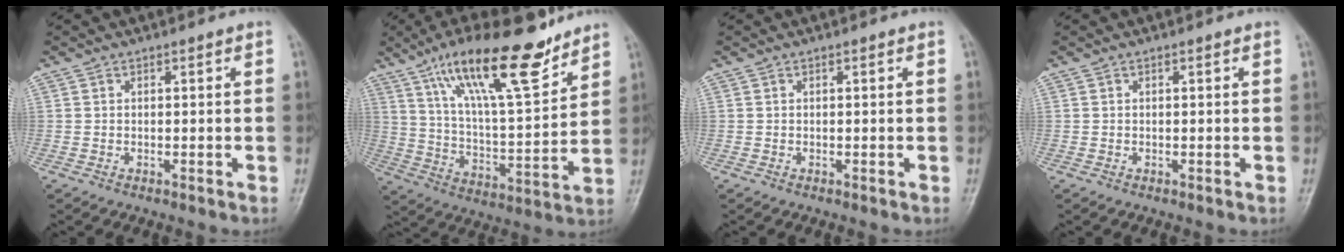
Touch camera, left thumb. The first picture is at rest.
{"total": 20.9, "force": [13.9, 5.5, 14.6], "torque": [-0.219, -0.058, 0.241]}
{"total": 0.0}
{"total": 0.0}